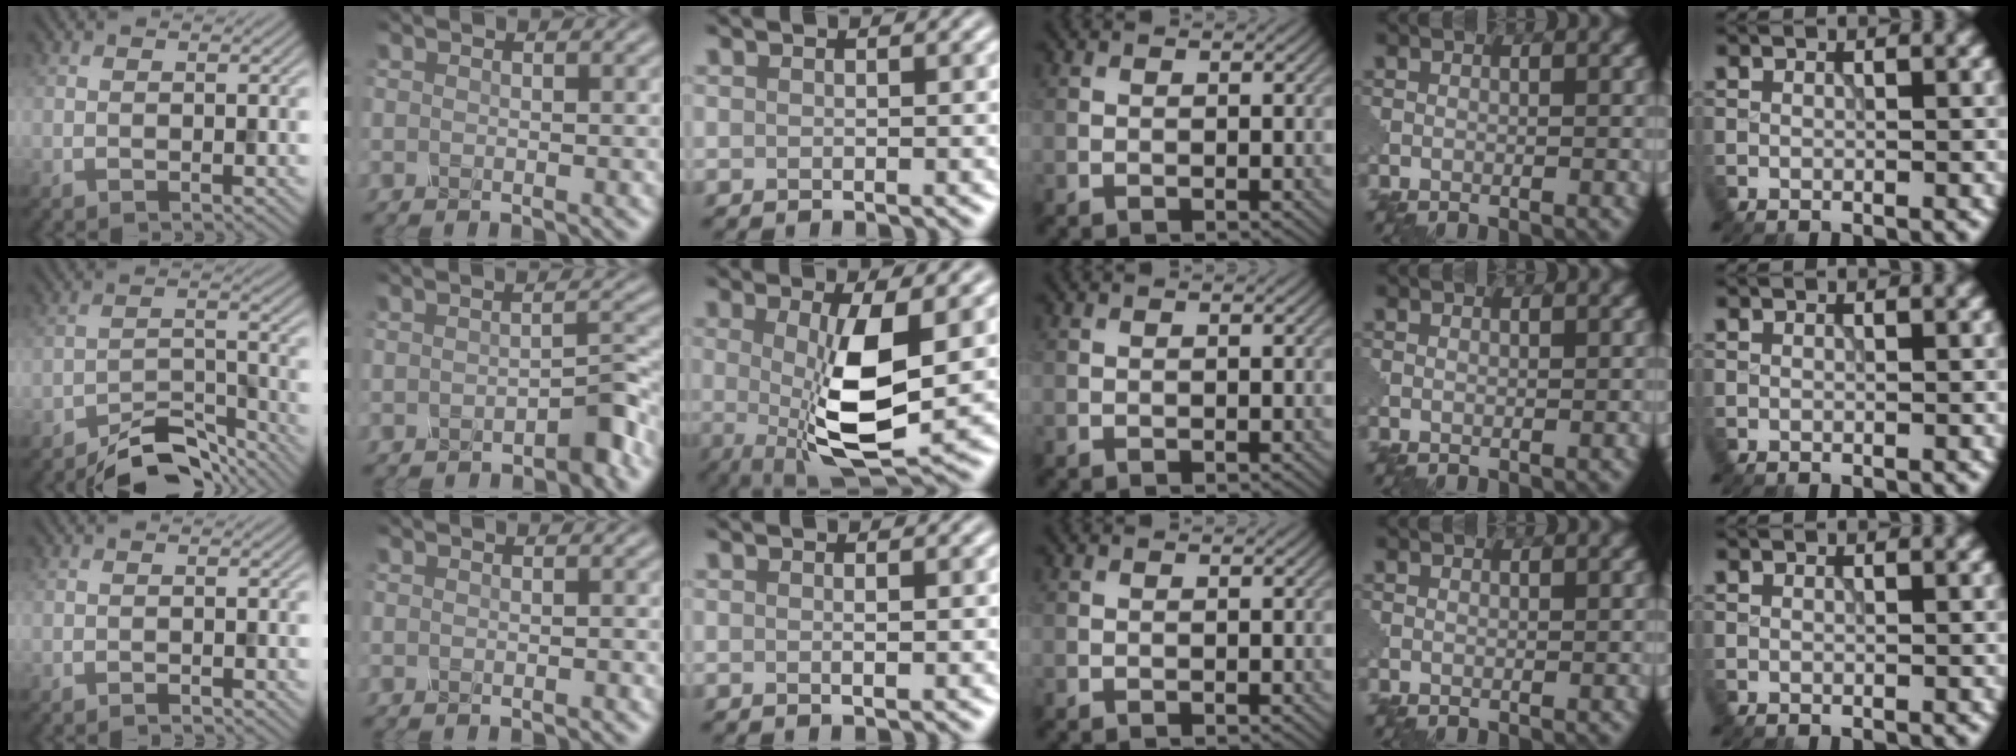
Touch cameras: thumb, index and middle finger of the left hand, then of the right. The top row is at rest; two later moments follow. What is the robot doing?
{"motion": "press", "object": "mechanical pencil"}